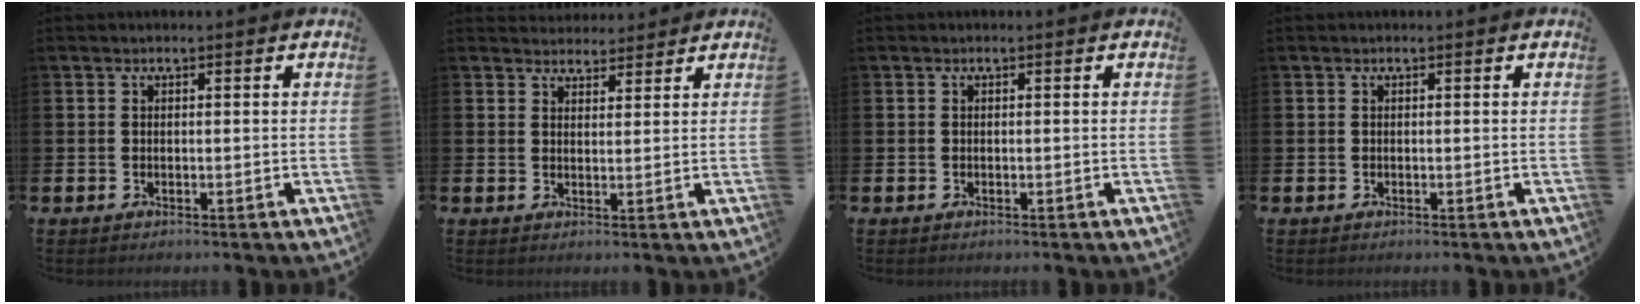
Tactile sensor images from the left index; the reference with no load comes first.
{"total": 3.2, "force": [3.0, 0.9, -0.4], "torque": [0.005, -0.015, 0.056]}
{"total": 0.0}
{"total": 0.0}